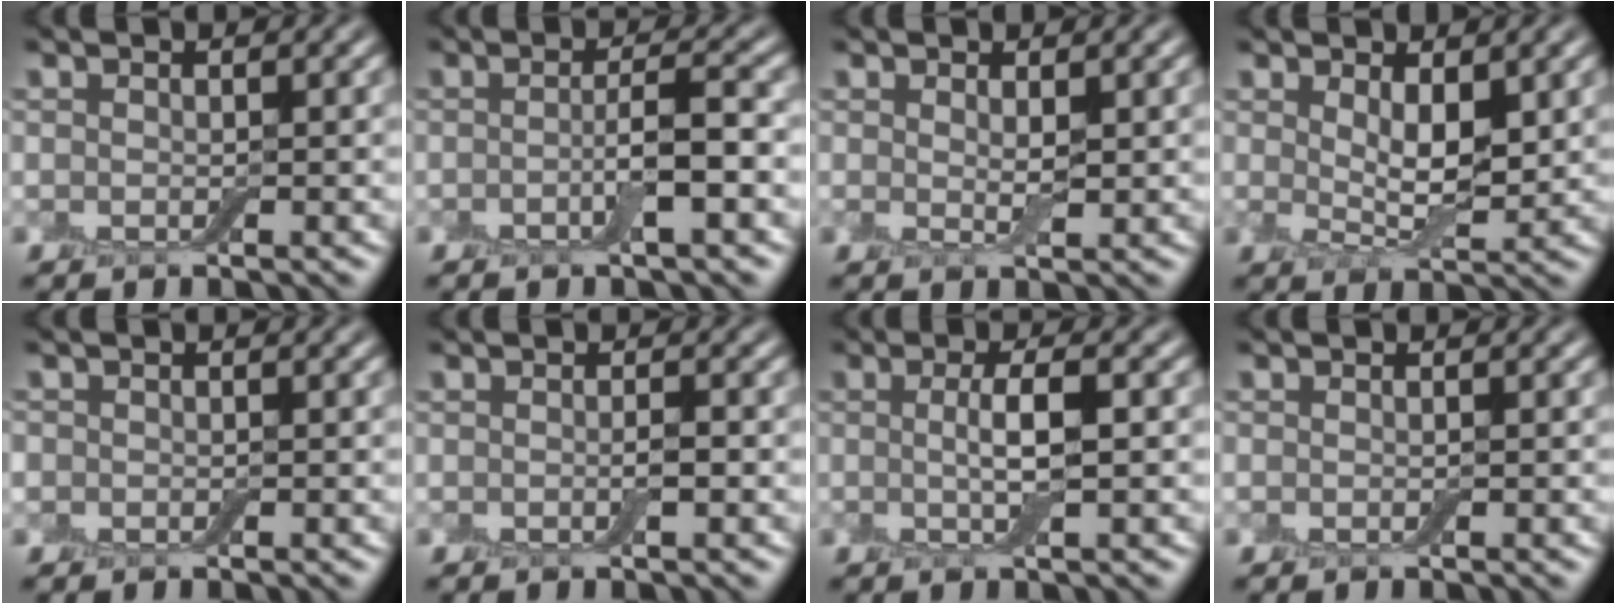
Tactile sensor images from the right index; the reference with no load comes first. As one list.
[{"total": 2.9, "force": [-0.7, 0.4, 2.8], "torque": [-0.050, 0.004, -0.017]}, {"total": 1.3, "force": [0.5, 0.2, 1.2], "torque": [-0.023, -0.007, 0.009]}, {"total": 3.4, "force": [1.1, 1.2, 3.0], "torque": [-0.057, -0.012, 0.023]}, {"total": 0.7, "force": [-0.1, 0.7, 0.1], "torque": [0.004, -0.004, -0.004]}, {"total": 1.0, "force": [-0.2, 0.1, 0.9], "torque": [-0.016, 0.001, -0.003]}, {"total": 3.1, "force": [0.0, 0.6, 3.0], "torque": [-0.059, -0.002, -0.001]}, {"total": 0.0}]